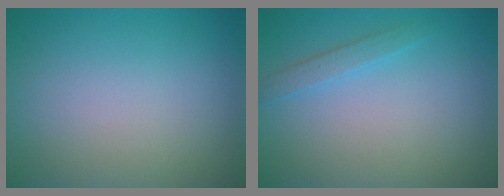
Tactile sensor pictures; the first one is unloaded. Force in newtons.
{"total": 1.3, "press": 1.3, "slide": 0.1}